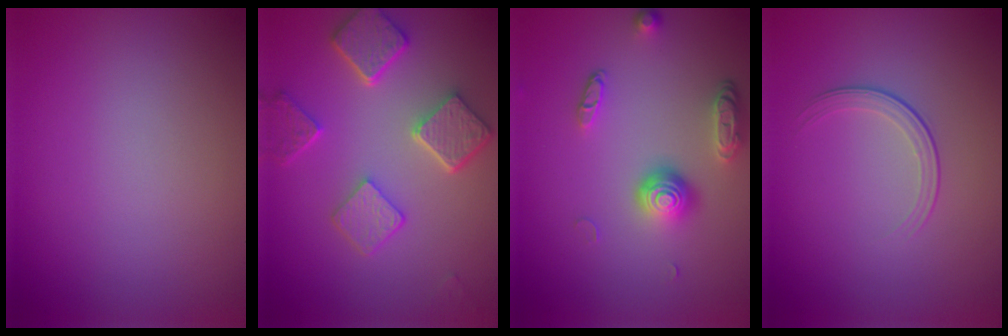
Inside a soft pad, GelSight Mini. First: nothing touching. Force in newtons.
{"total": 5.5, "press": 4.3, "slide": 3.3}
{"total": 3.7, "press": 2.8, "slide": 2.3}
{"total": 1.7, "press": 0.9, "slide": 1.4}